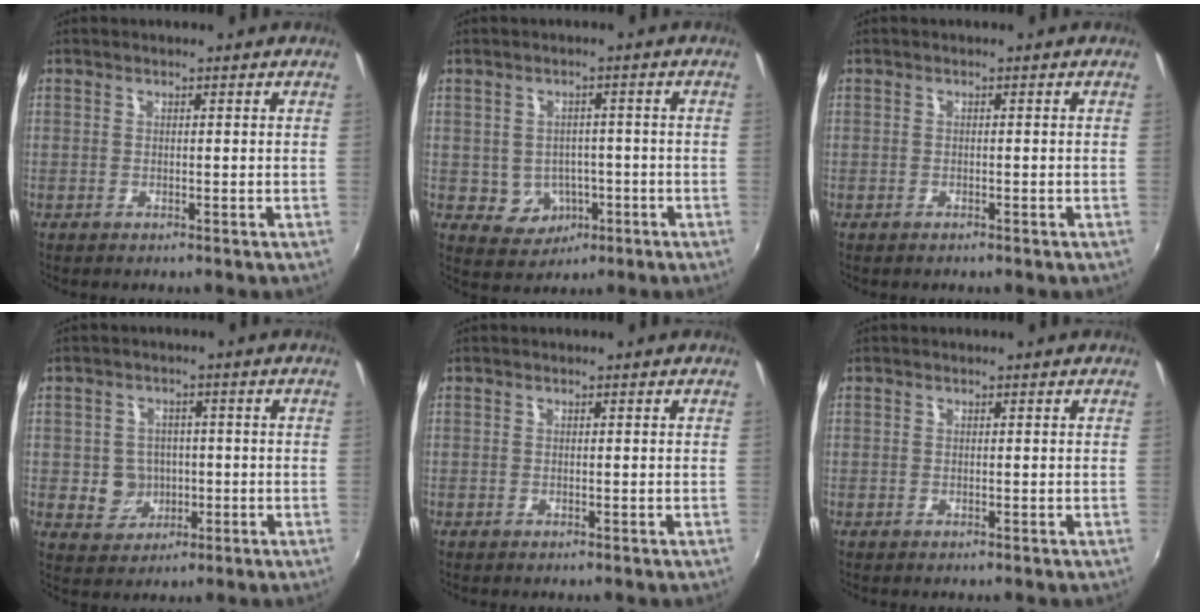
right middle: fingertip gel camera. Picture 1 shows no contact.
{"total": 5.9, "force": [-1.6, 5.4, 1.8], "torque": [-0.047, 0.010, -0.007]}
{"total": 0.7, "force": [-0.6, 0.3, 0.2], "torque": [-0.006, -0.001, -0.011]}
{"total": 5.7, "force": [-0.8, 5.5, 1.5], "torque": [-0.042, 0.012, 0.001]}
{"total": 0.0}
{"total": 0.0}